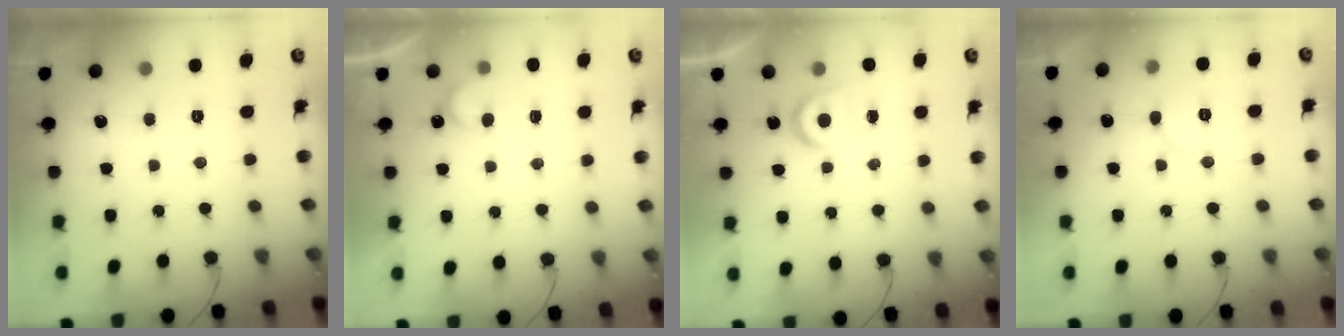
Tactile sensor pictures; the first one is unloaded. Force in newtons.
{"total": 4.9, "press": 4.9, "slide": 0.3}
{"total": 4.4, "press": 4.3, "slide": 0.5}
{"total": 5.8, "press": 5.8, "slide": 0.5}